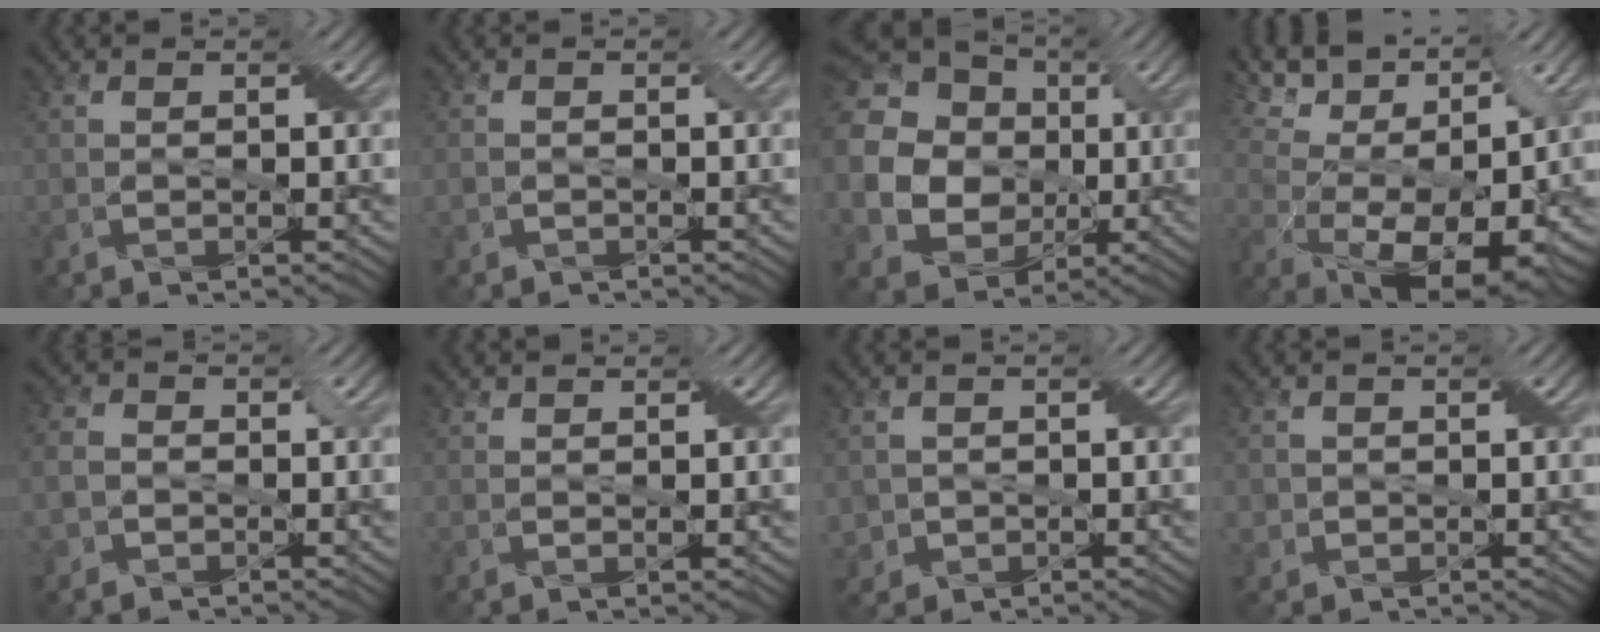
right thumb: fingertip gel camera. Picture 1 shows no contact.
{"total": 1.5, "force": [-0.7, 1.2, 0.7], "torque": [-0.019, -0.005, -0.015]}
{"total": 22.6, "force": [1.1, 20.7, 9.1], "torque": [-0.297, 0.035, -0.024]}
{"total": 15.2, "force": [6.9, 7.5, 11.4], "torque": [-0.223, 0.036, 0.124]}
{"total": 4.1, "force": [-1.2, 3.3, 2.1], "torque": [-0.056, -0.003, -0.033]}
{"total": 0.8, "force": [0.6, 0.3, 0.4], "torque": [-0.009, 0.000, 0.011]}
{"total": 2.5, "force": [-0.5, 2.5, 0.3], "torque": [-0.013, -0.001, -0.012]}
{"total": 1.7, "force": [-0.2, 1.7, 0.2], "torque": [-0.003, 0.002, -0.006]}